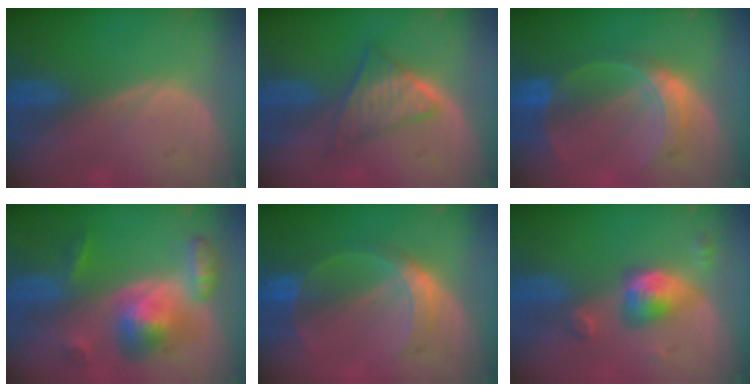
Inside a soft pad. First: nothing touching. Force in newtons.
{"total": 6.1, "press": 5.8, "slide": 2.1}
{"total": 7.6, "press": 6.7, "slide": 3.5}
{"total": 8.3, "press": 8.2, "slide": 0.6}
{"total": 5.9, "press": 5.9, "slide": 0.1}
{"total": 5.5, "press": 5.4, "slide": 1.0}